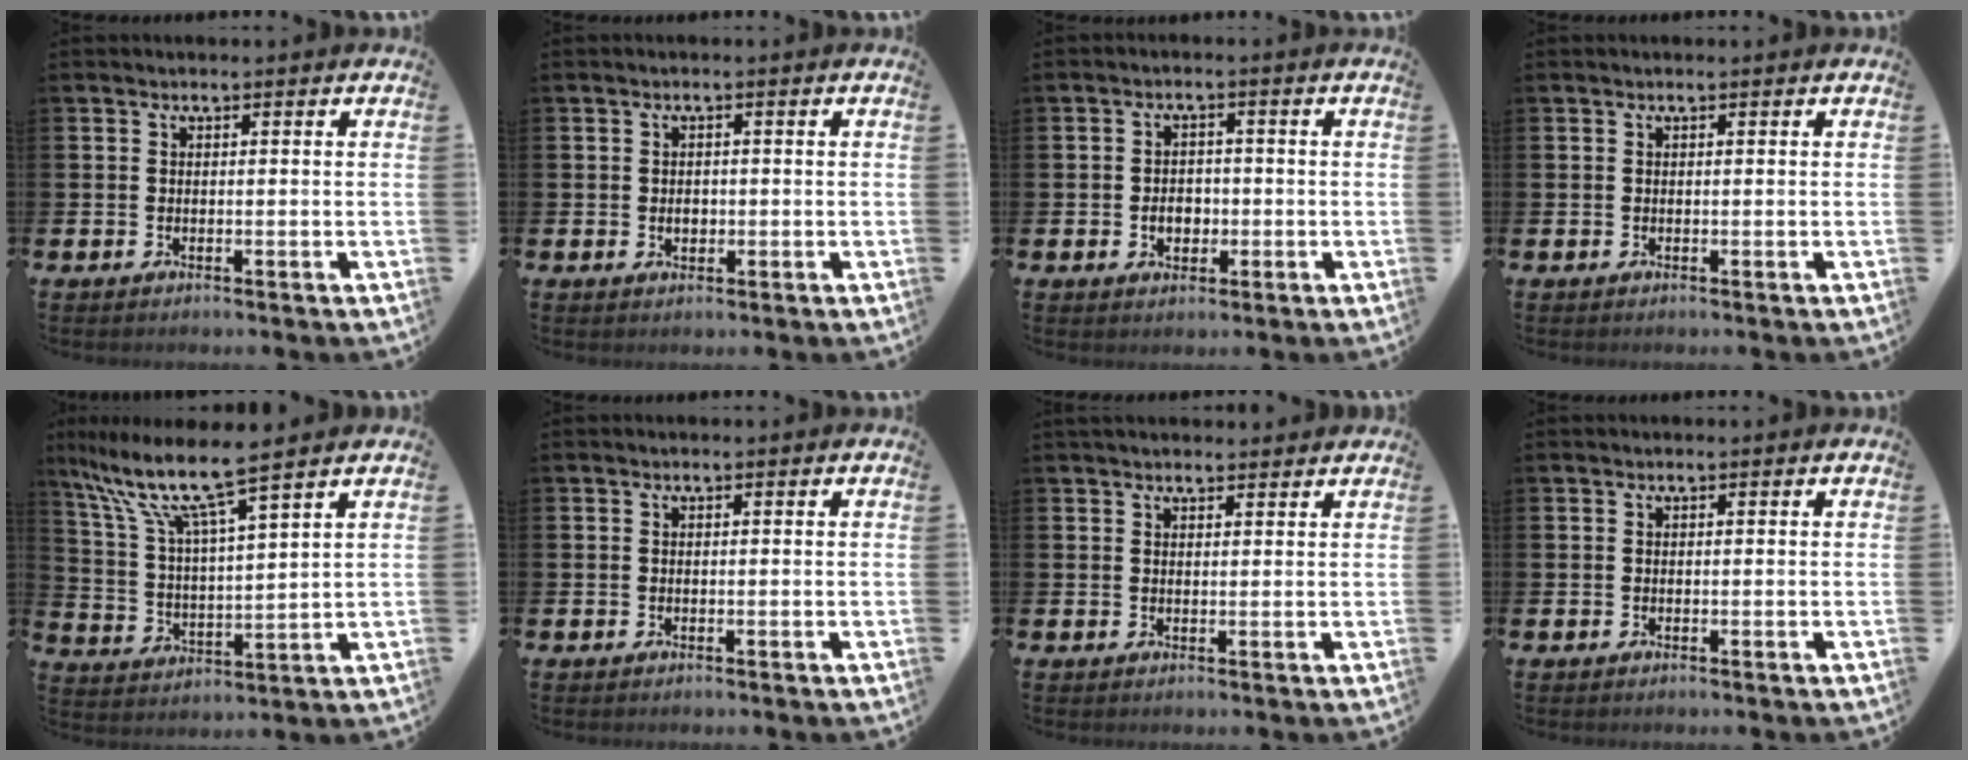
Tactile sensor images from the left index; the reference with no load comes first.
{"total": 1.3, "force": [-0.1, 1.0, 0.9], "torque": [-0.010, 0.004, -0.007]}
{"total": 3.1, "force": [-0.7, 2.3, 1.9], "torque": [-0.022, -0.001, -0.020]}
{"total": 0.0}
{"total": 9.5, "force": [7.9, 0.9, 5.2], "torque": [-0.138, -0.040, 0.133]}
{"total": 0.0}
{"total": 2.0, "force": [2.0, 0.4, 0.3], "torque": [0.000, -0.006, 0.034]}
{"total": 0.0}